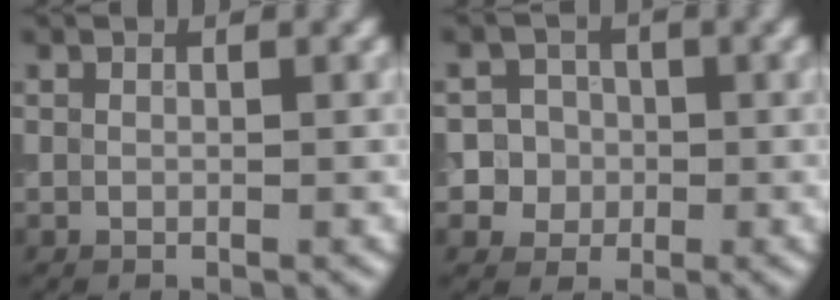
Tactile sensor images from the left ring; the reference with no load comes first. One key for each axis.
{"total": 5.6, "fx": -0.2, "fy": 5.5, "fz": 1.4, "tx": -0.005, "ty": 0.027, "tz": -0.020}